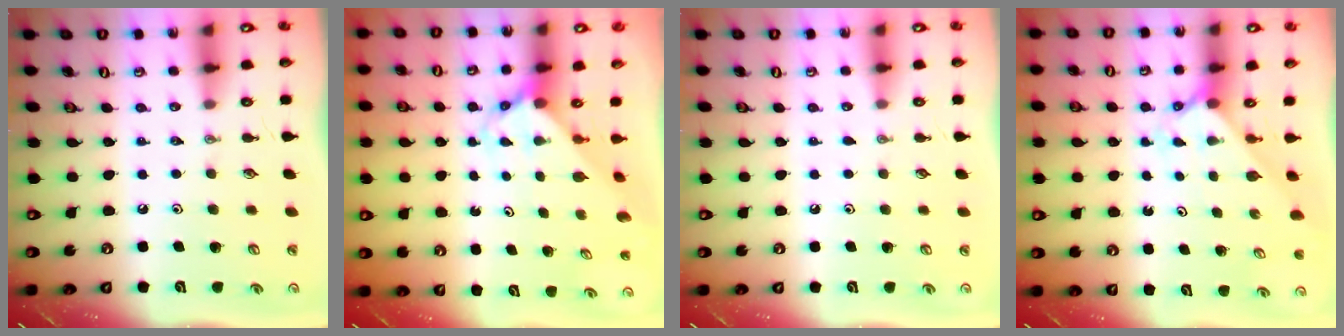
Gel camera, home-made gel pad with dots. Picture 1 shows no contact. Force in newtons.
{"total": 3.4, "press": 3.4, "slide": 0.3}
{"total": 2.3, "press": 2.3, "slide": 0.2}
{"total": 1.9, "press": 1.9, "slide": 0.2}